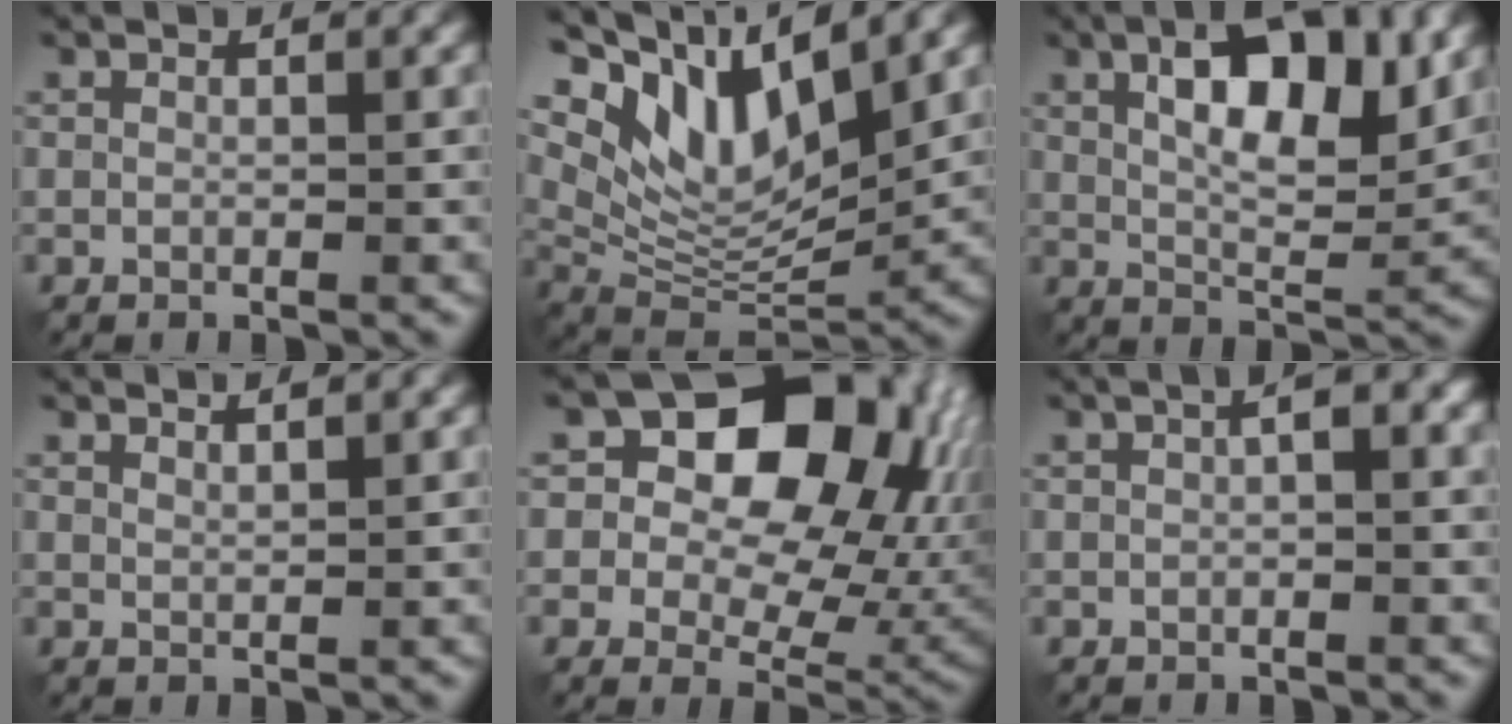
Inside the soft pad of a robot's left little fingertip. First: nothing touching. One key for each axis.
{"total": 9.9, "fx": 5.3, "fy": 4.2, "fz": 7.2, "tx": -0.131, "ty": -0.002, "tz": 0.101}
{"total": 8.6, "fx": 2.5, "fy": 3.5, "fz": 7.4, "tx": -0.112, "ty": 0.004, "tz": 0.035}
{"total": 1.3, "fx": 1.2, "fy": 0.2, "fz": 0.6, "tx": -0.002, "ty": 0.003, "tz": 0.012}
{"total": 15.0, "fx": 4.7, "fy": 10.3, "fz": 9.8, "tx": -0.116, "ty": 0.025, "tz": 0.065}
{"total": 4.1, "fx": 0.9, "fy": 2.0, "fz": 3.4, "tx": -0.044, "ty": 0.017, "tz": 0.002}